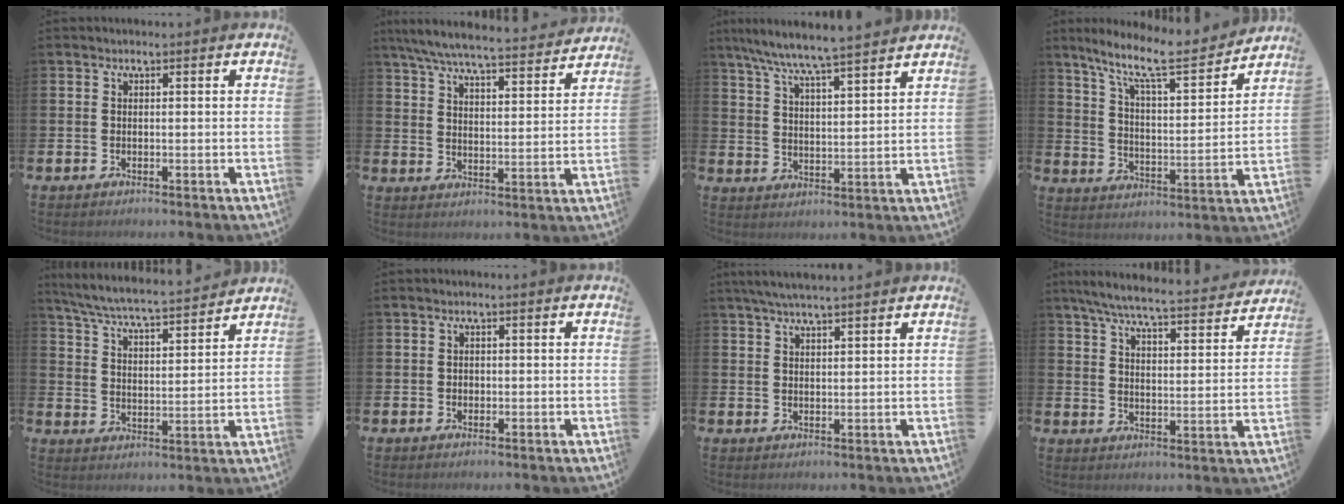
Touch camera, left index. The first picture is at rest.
{"total": 7.4, "force": [6.9, 0.7, 2.6], "torque": [-0.072, -0.048, 0.118]}
{"total": 7.3, "force": [7.0, -0.4, 2.1], "torque": [-0.071, -0.042, 0.123]}
{"total": 10.3, "force": [8.7, 1.7, 5.2], "torque": [-0.130, -0.052, 0.146]}
{"total": 6.5, "force": [6.2, 0.3, 1.9], "torque": [-0.066, -0.047, 0.106]}
{"total": 0.7, "force": [0.0, 0.7, 0.2], "torque": [0.008, 0.001, -0.005]}
{"total": 3.9, "force": [3.6, 0.0, 1.6], "torque": [-0.046, -0.001, 0.068]}
{"total": 7.2, "force": [6.6, 0.7, 2.8], "torque": [-0.075, -0.046, 0.112]}